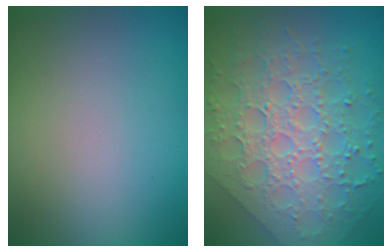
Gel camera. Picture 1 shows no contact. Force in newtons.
{"total": 8.4, "press": 6.1, "slide": 5.8}